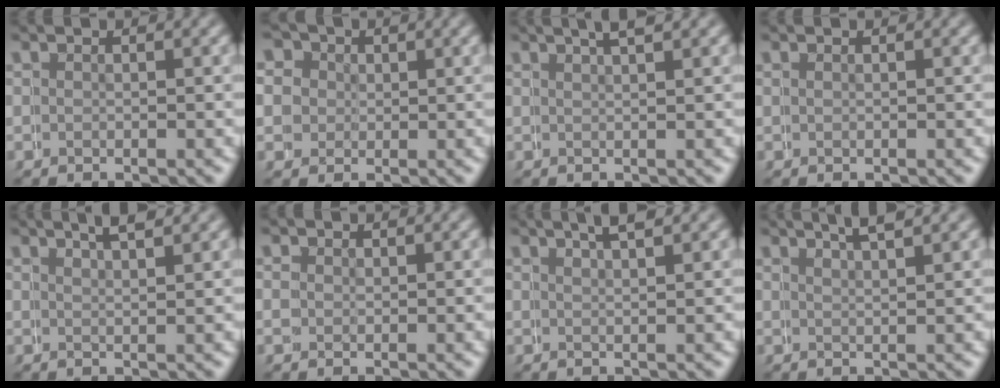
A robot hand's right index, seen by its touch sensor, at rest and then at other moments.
{"total": 7.2, "force": [3.1, 6.4, 1.2], "torque": [-0.033, 0.003, 0.040]}
{"total": 2.1, "force": [1.5, -0.6, 1.2], "torque": [-0.001, 0.015, 0.025]}
{"total": 0.0}
{"total": 2.4, "force": [2.0, -1.0, 1.0], "torque": [-0.004, 0.008, 0.035]}
{"total": 0.9, "force": [0.3, 0.4, -0.8], "torque": [0.010, -0.007, 0.004]}
{"total": 2.2, "force": [1.7, -0.7, 1.1], "torque": [-0.002, 0.010, 0.029]}
{"total": 2.8, "force": [2.4, -0.9, 1.1], "torque": [-0.005, 0.011, 0.041]}